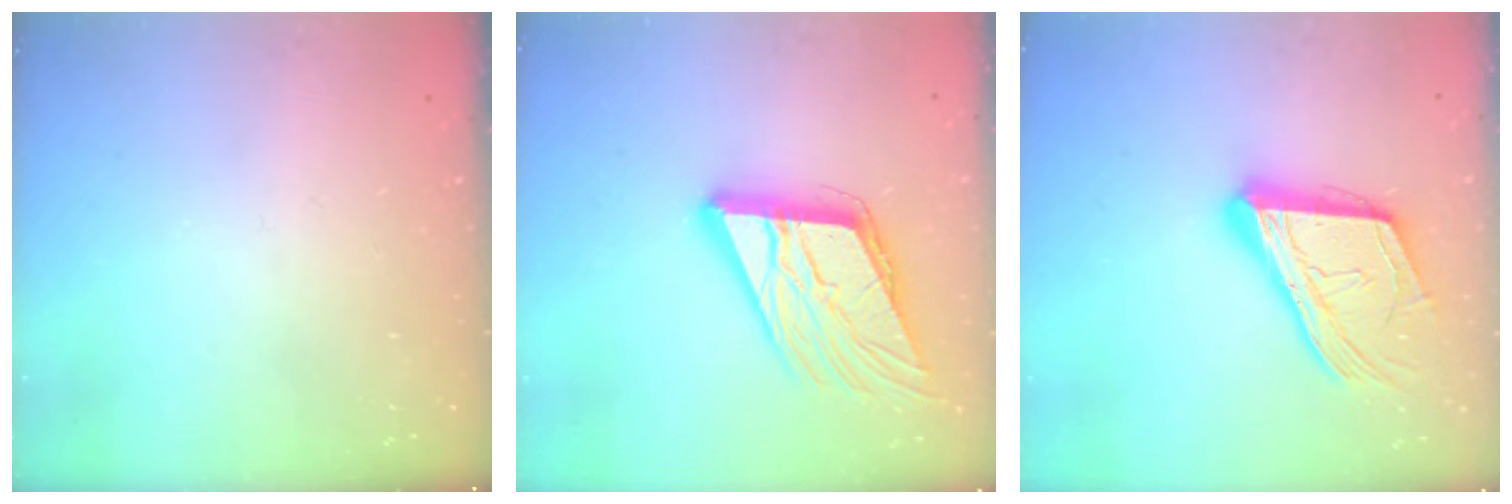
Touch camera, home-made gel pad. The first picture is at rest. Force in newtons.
{"total": 18.7, "press": 18.4, "slide": 3.2}
{"total": 21.0, "press": 20.8, "slide": 2.7}